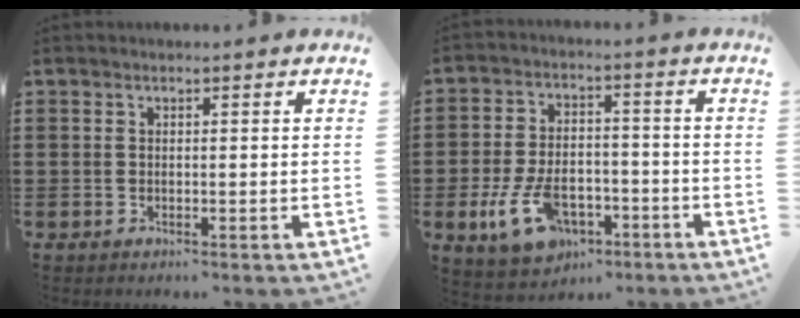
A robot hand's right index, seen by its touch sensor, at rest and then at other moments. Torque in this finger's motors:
{"motor_torque": [1.30, -0.83, 0.35, 0.17]}